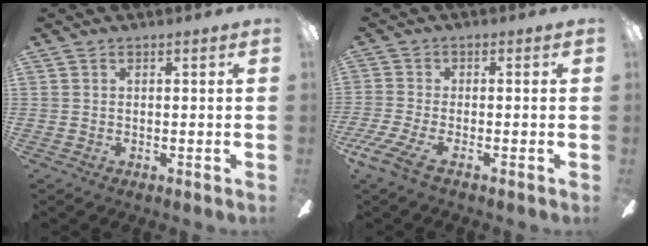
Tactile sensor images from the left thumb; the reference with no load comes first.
{"total": 6.7, "force": [-3.0, 1.6, 5.7], "torque": [-0.122, -0.003, -0.055]}